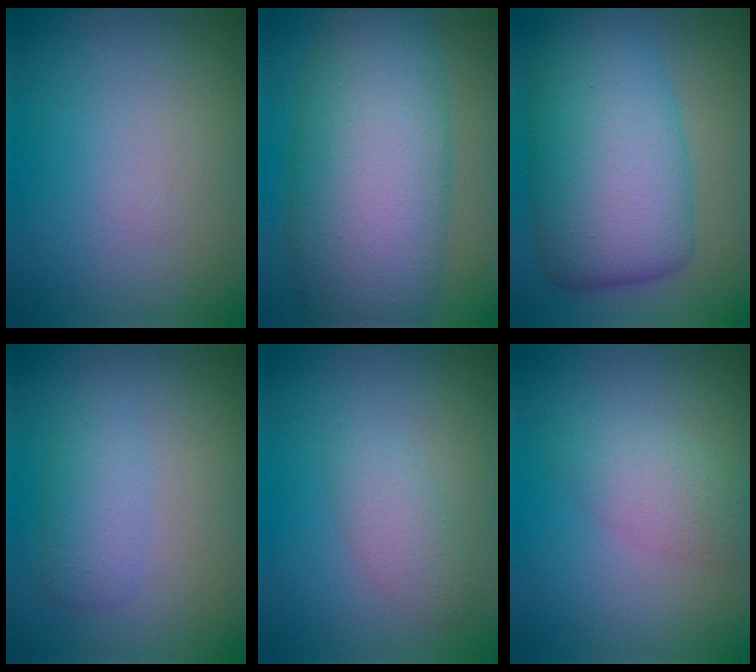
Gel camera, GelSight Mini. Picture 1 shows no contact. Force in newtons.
{"total": 12.1, "press": 12.1, "slide": 0.1}
{"total": 10.5, "press": 10.5, "slide": 0.2}
{"total": 2.3, "press": 2.2, "slide": 0.2}
{"total": 2.0, "press": 2.0, "slide": 0.1}
{"total": 2.8, "press": 2.8, "slide": 0.1}